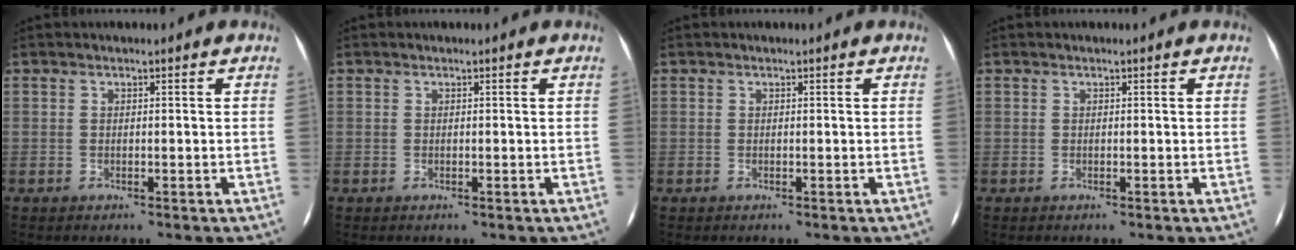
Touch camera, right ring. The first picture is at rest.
{"total": 0.0}
{"total": 0.0}
{"total": 0.0}